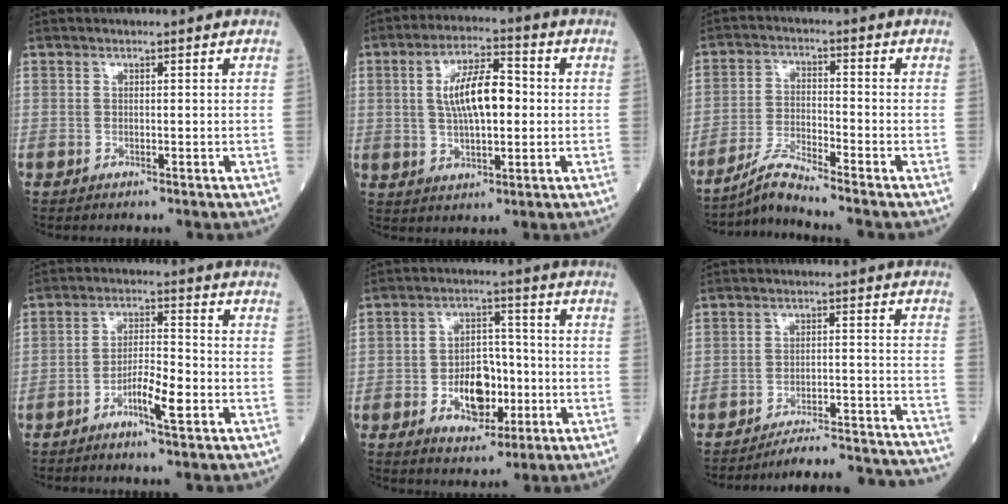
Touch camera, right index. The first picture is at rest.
{"total": 9.8, "force": [0.8, 3.3, 9.1], "torque": [-0.171, 0.016, 0.013]}
{"total": 5.3, "force": [-4.9, -1.4, 1.4], "torque": [-0.035, -0.021, -0.096]}
{"total": 6.0, "force": [-3.1, 0.8, 5.1], "torque": [-0.093, 0.007, -0.056]}
{"total": 8.6, "force": [-2.4, 5.0, 6.6], "torque": [-0.108, 0.011, -0.037]}
{"total": 21.5, "force": [-20.9, -1.1, 4.8], "torque": [-0.026, -0.008, -0.271]}